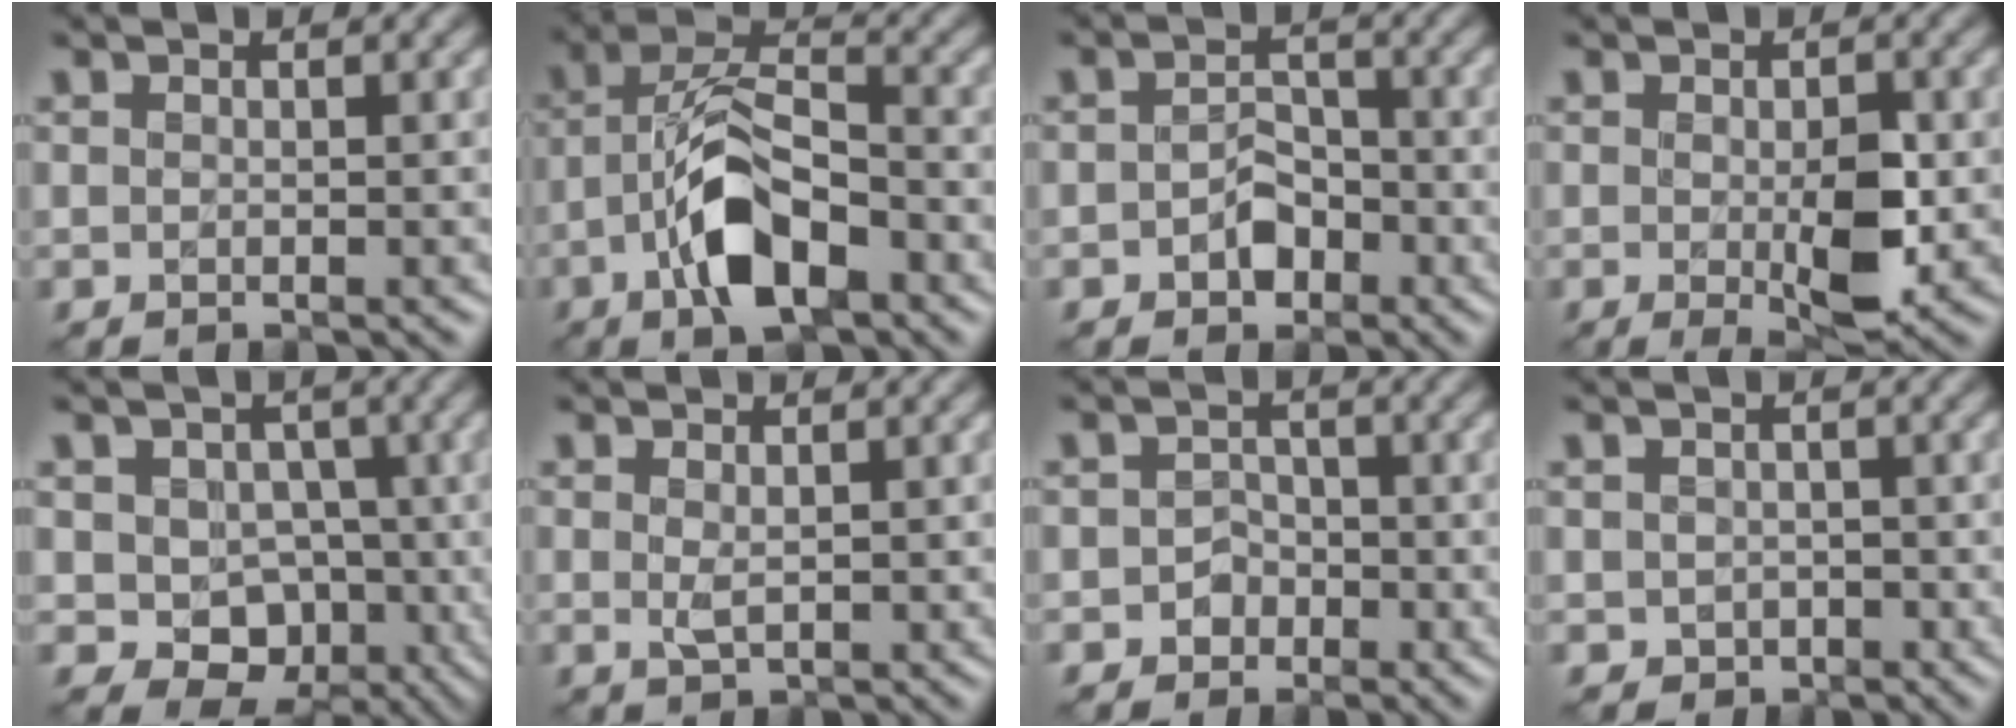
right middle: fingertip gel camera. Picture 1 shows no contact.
{"total": 8.0, "force": [-3.2, 3.5, 6.5], "torque": [-0.126, 0.012, -0.067]}
{"total": 3.1, "force": [-1.5, 1.9, 1.9], "torque": [-0.028, 0.001, -0.024]}
{"total": 4.2, "force": [-0.7, 1.6, 3.8], "torque": [-0.070, -0.006, -0.005]}
{"total": 7.3, "force": [-1.8, 6.3, 3.3], "torque": [-0.033, 0.010, -0.042]}
{"total": 1.4, "force": [0.2, 0.4, 1.3], "torque": [-0.028, -0.001, 0.008]}
{"total": 2.2, "force": [-1.2, 1.7, 0.8], "torque": [-0.005, 0.007, -0.023]}
{"total": 2.0, "force": [-0.7, 1.7, 0.9], "torque": [-0.022, -0.001, -0.014]}